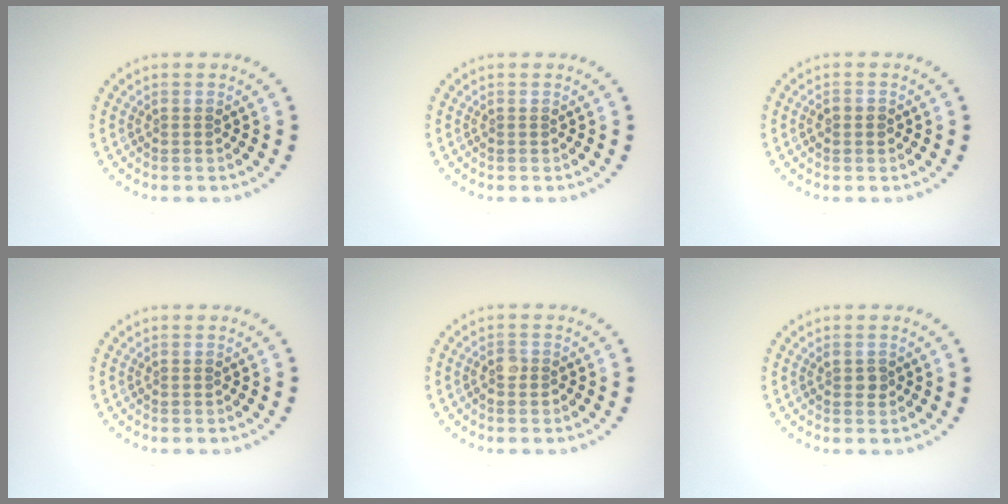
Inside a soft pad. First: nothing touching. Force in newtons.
{"total": 0.0}
{"total": 1.1, "press": 1.1, "slide": 0.3}
{"total": 0.0}
{"total": 1.0, "press": 0.9, "slide": 0.5}
{"total": 1.0, "press": 1.0, "slide": 0.2}